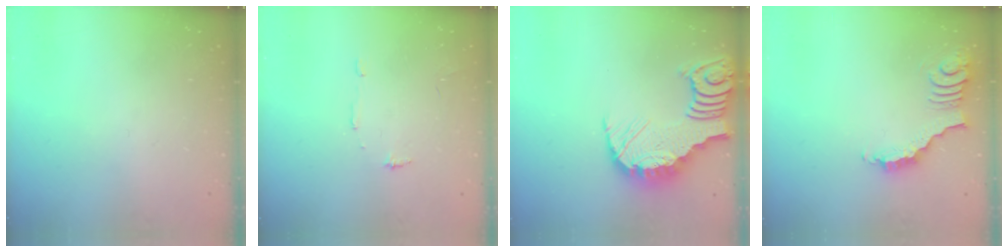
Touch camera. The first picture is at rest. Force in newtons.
{"total": 4.7, "press": 4.7, "slide": 0.3}
{"total": 7.4, "press": 7.4, "slide": 1.1}
{"total": 3.6, "press": 3.6, "slide": 0.5}